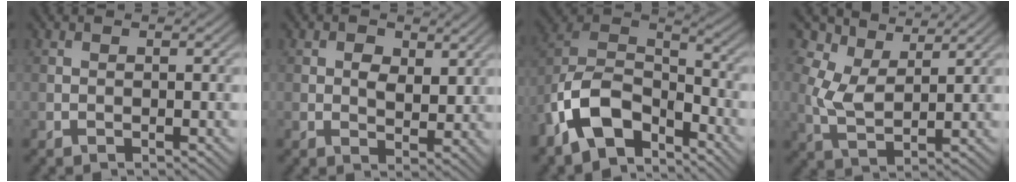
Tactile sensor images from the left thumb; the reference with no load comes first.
{"total": 4.0, "force": [1.4, 2.4, 2.8], "torque": [-0.052, -0.007, 0.027]}
{"total": 13.0, "force": [-7.6, 6.8, 8.0], "torque": [-0.178, -0.012, -0.161]}
{"total": 6.2, "force": [3.8, 3.3, 3.7], "torque": [-0.093, -0.001, 0.079]}